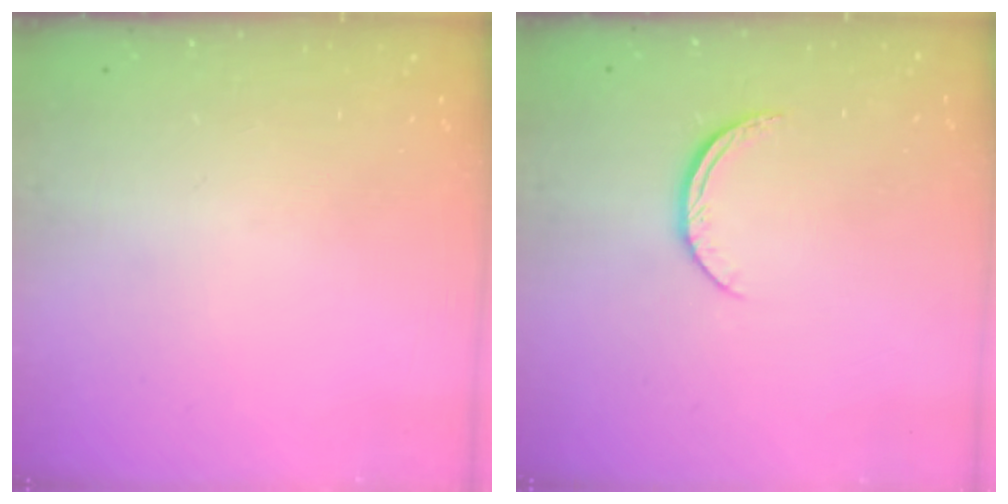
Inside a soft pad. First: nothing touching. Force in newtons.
{"total": 6.2, "press": 6.1, "slide": 0.7}